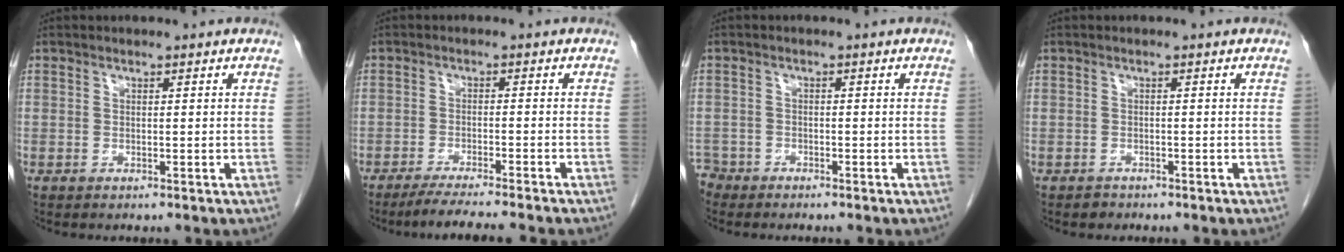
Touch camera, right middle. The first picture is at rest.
{"total": 7.9, "force": [-6.8, -1.0, 3.8], "torque": [-0.045, -0.023, -0.107]}
{"total": 2.3, "force": [-2.1, 0.8, -0.5], "torque": [0.007, -0.001, -0.042]}
{"total": 0.9, "force": [-0.7, 0.5, -0.1], "torque": [-0.002, 0.002, -0.013]}